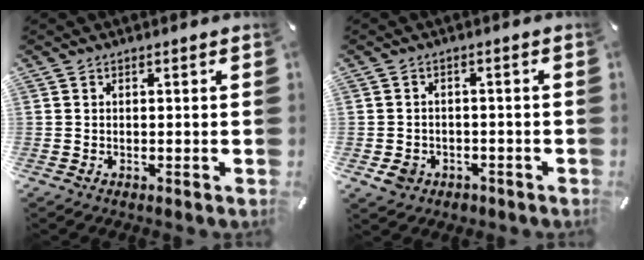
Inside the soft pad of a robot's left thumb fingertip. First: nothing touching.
{"total": 4.7, "force": [-2.2, 3.8, 1.8], "torque": [-0.041, 0.006, -0.040]}